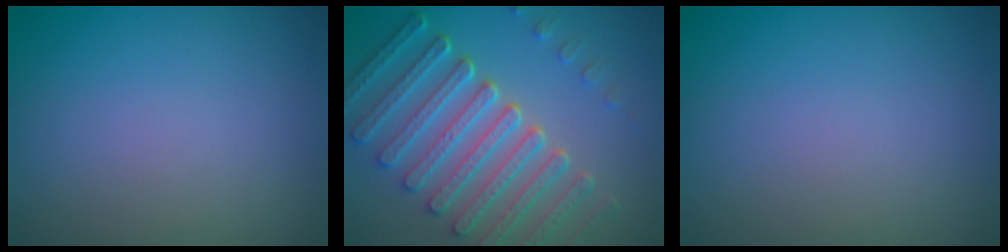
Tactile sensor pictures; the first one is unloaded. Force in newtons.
{"total": 7.7, "press": 5.9, "slide": 5.0}
{"total": 0.0}